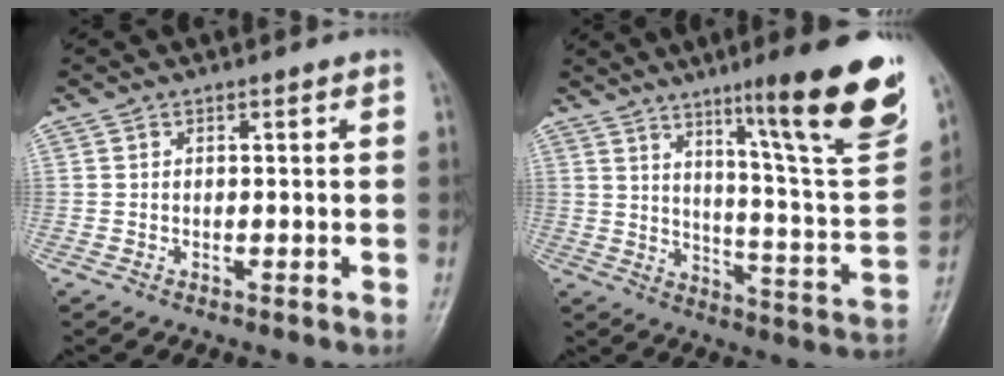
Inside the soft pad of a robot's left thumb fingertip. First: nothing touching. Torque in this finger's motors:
{"motor_torque": [0.90, 0.55, 1.51, -1.25, 0.25]}